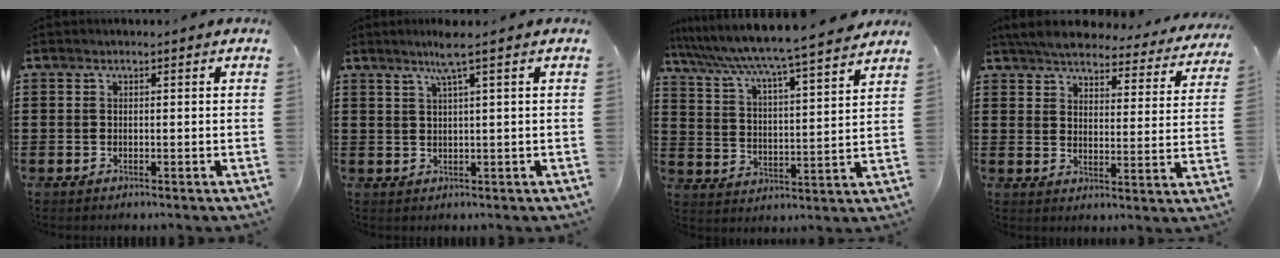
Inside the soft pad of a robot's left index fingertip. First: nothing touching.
{"total": 3.7, "force": [2.2, -0.5, 2.9], "torque": [-0.061, 0.000, 0.037]}
{"total": 5.3, "force": [4.8, -0.9, 2.0], "torque": [-0.063, -0.045, 0.071]}
{"total": 5.5, "force": [5.3, 0.7, 1.5], "torque": [-0.055, -0.030, 0.091]}